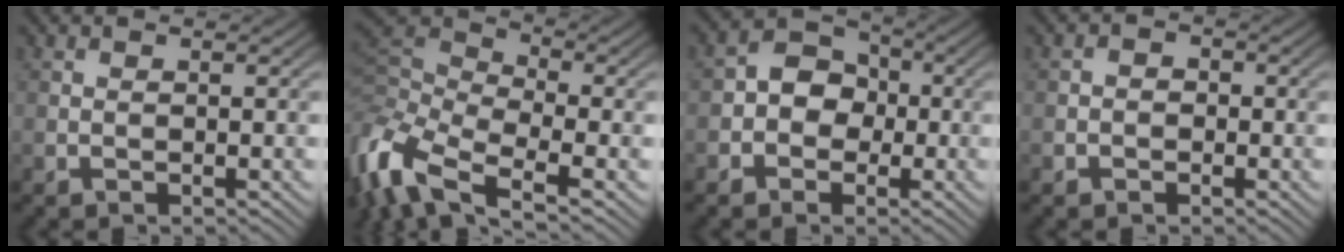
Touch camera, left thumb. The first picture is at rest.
{"total": 10.8, "force": [-4.3, 4.8, 8.7], "torque": [-0.208, 0.003, -0.102]}
{"total": 5.1, "force": [-1.0, 4.3, 2.6], "torque": [-0.033, 0.008, -0.034]}
{"total": 1.7, "force": [-0.5, 1.5, 0.5], "torque": [0.004, 0.002, -0.016]}